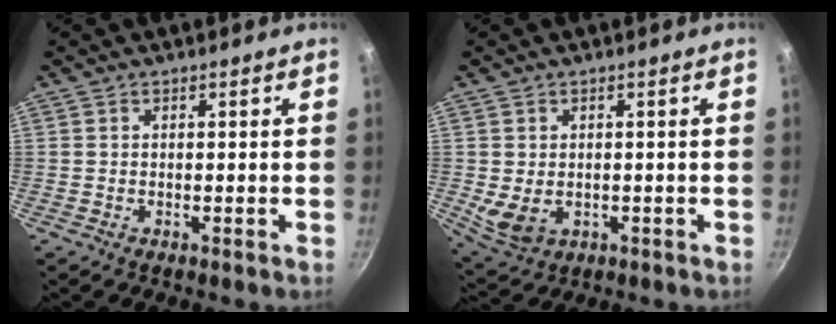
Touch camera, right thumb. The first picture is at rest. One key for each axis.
{"total": 5.7, "fx": -0.3, "fy": 4.2, "fz": 3.7, "tx": -0.064, "ty": -0.012, "tz": 0.009}